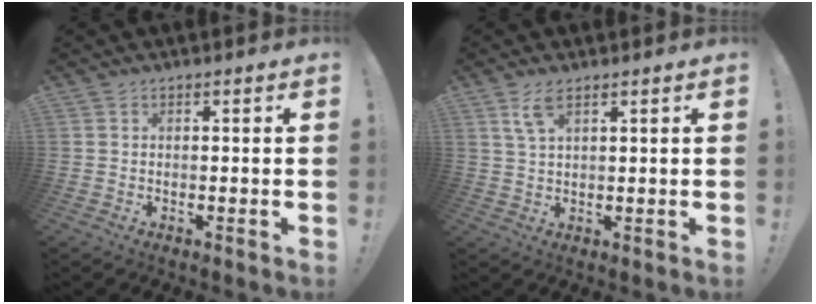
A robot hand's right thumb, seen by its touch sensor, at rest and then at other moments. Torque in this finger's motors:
{"motor_torque": [-0.06, 0.07, 0.35, 0.38, 0.08]}